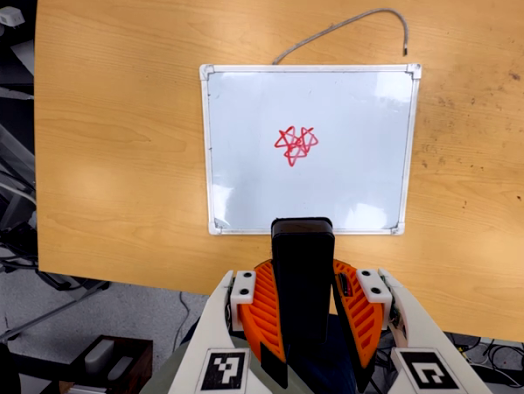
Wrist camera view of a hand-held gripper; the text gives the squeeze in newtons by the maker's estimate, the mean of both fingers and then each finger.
{"total": 8.8, "left": 7.8, "right": 9.9}